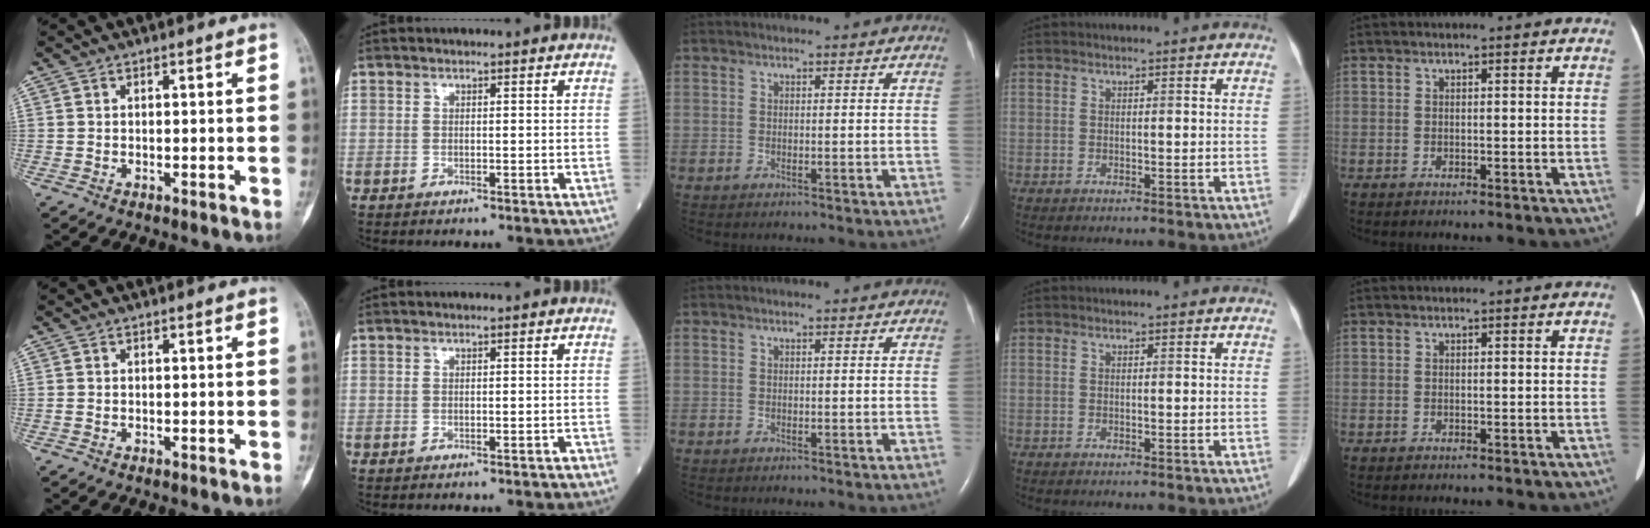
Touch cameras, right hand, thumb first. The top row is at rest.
{}